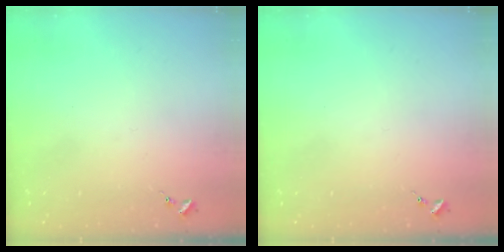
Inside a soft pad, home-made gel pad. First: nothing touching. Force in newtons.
{"total": 0.0}